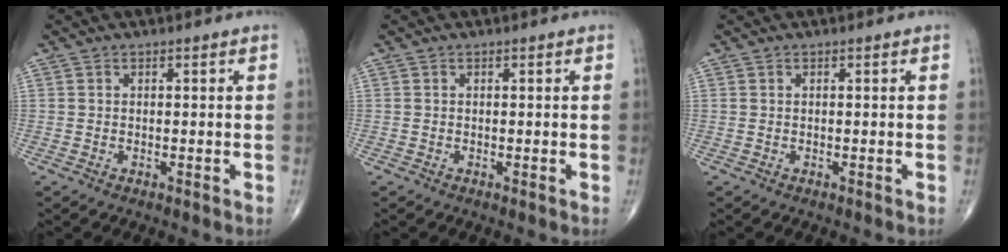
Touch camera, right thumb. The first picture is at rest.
{"total": 0.0}
{"total": 0.0}